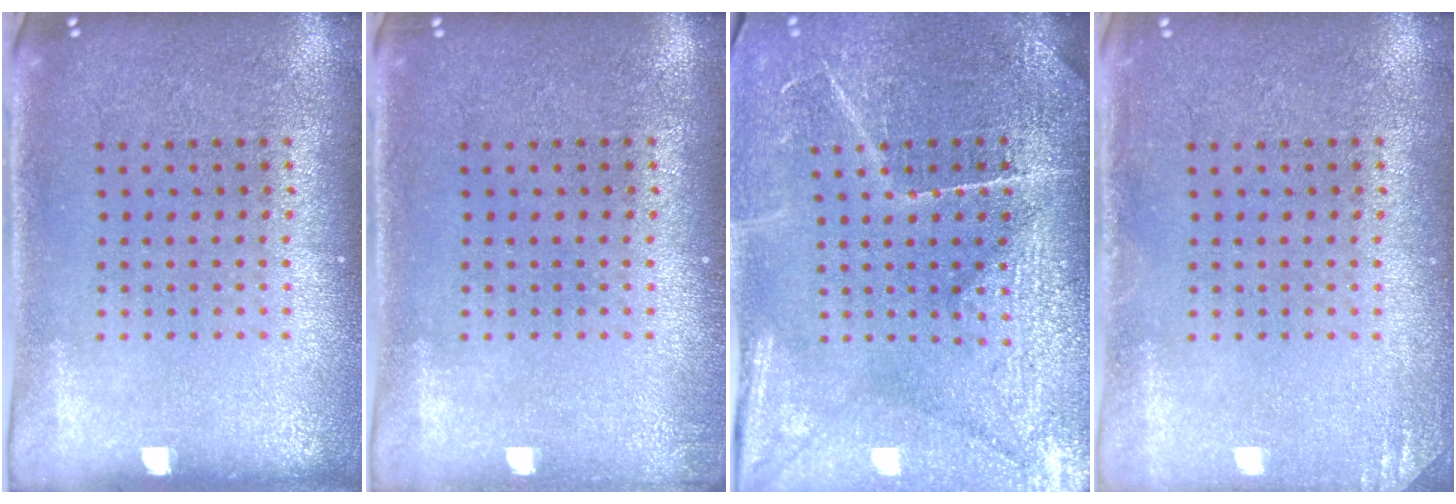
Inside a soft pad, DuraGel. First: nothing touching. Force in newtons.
{"total": 0.7, "press": 0.7, "slide": 0.2}
{"total": 3.8, "press": 3.6, "slide": 1.1}
{"total": 1.3, "press": 1.3, "slide": 0.1}